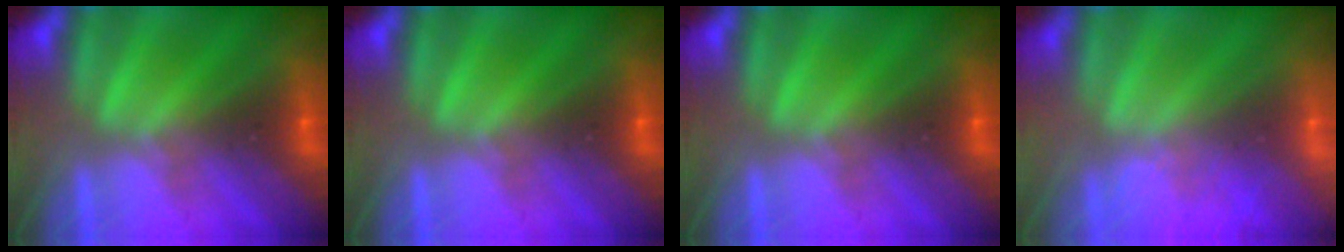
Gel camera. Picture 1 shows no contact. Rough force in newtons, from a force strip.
{"total": 0.0}
{"total": 0.0}
{"total": 9.4}